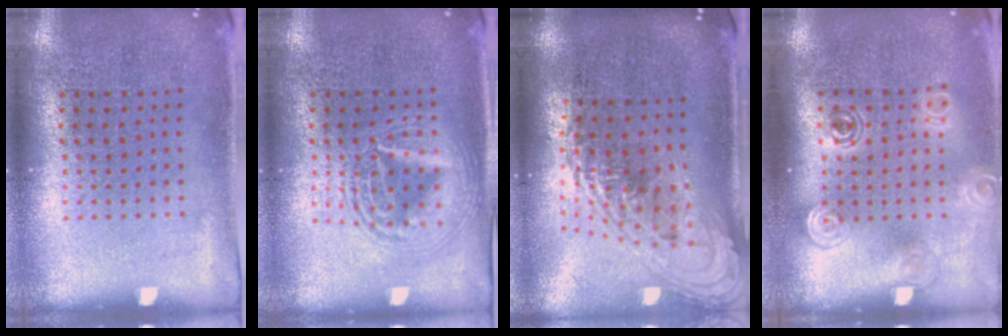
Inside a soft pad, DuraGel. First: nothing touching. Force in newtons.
{"total": 2.7, "press": 2.7, "slide": 0.2}
{"total": 2.2, "press": 1.6, "slide": 1.4}
{"total": 1.5, "press": 1.3, "slide": 0.9}